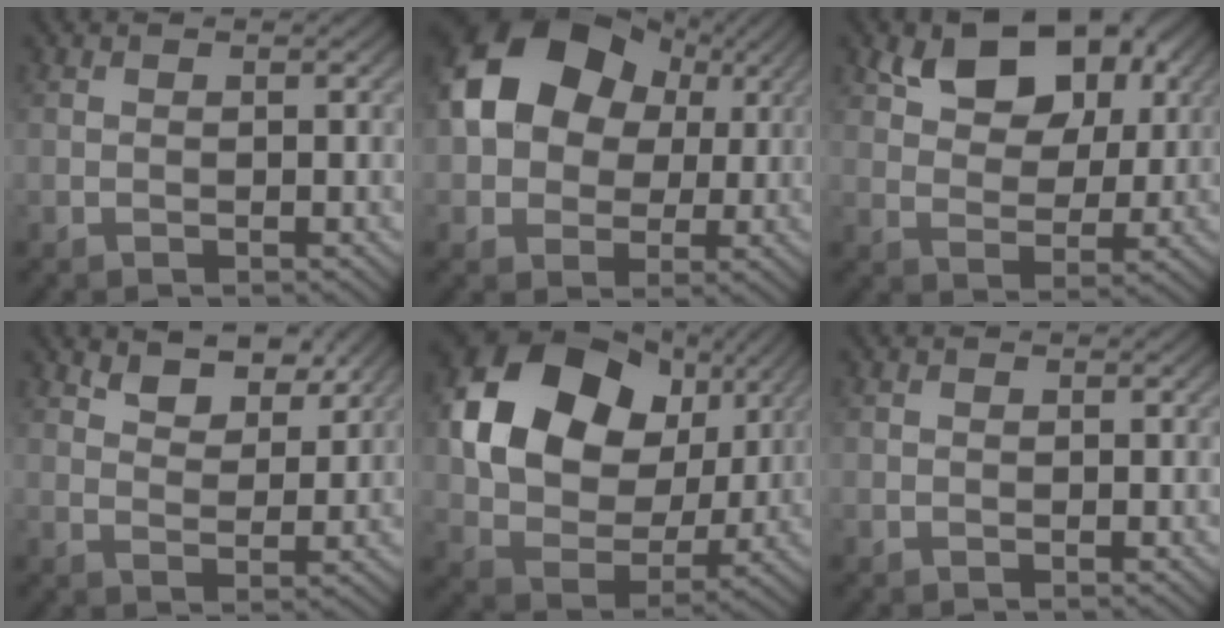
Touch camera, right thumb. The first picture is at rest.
{"total": 13.9, "force": [3.5, 10.4, 8.6], "torque": [-0.165, 0.025, 0.048]}
{"total": 10.1, "force": [5.0, 6.1, 6.3], "torque": [-0.111, 0.002, 0.083]}
{"total": 5.7, "force": [4.0, 2.6, 3.0], "torque": [-0.054, -0.008, 0.078]}
{"total": 16.7, "force": [5.3, 12.1, 10.2], "torque": [-0.227, 0.011, 0.099]}
{"total": 0.0}